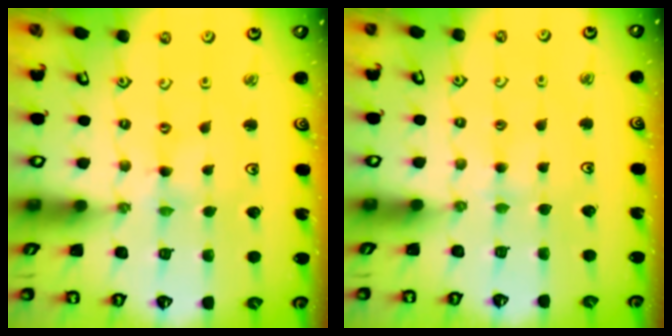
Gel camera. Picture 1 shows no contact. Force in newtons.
{"total": 3.0, "press": 3.0, "slide": 0.4}